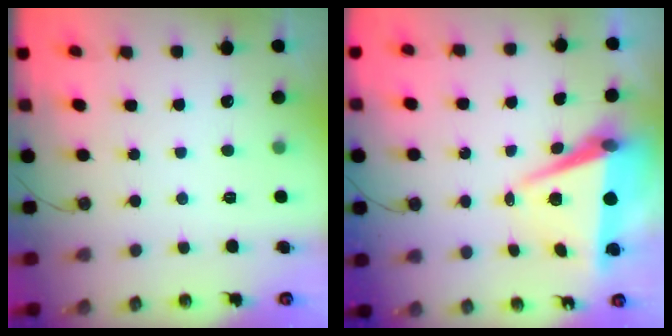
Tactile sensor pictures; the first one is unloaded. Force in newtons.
{"total": 7.9, "press": 6.5, "slide": 4.4}